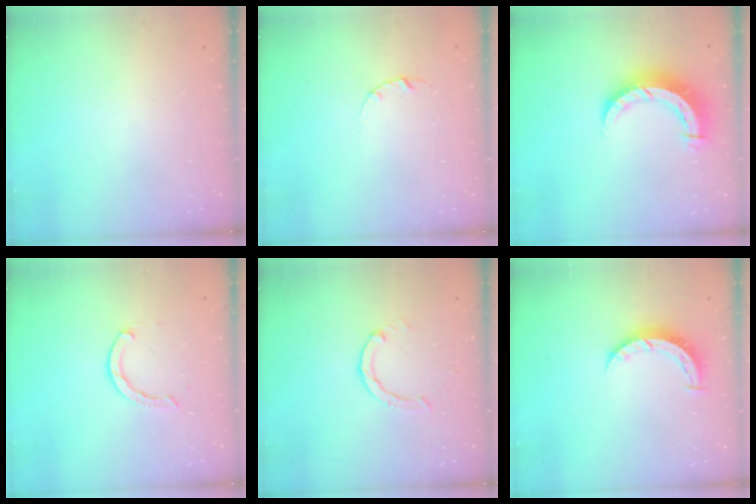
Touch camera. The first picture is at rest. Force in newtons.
{"total": 3.0, "press": 3.0, "slide": 0.4}
{"total": 8.3, "press": 8.2, "slide": 1.1}
{"total": 1.9, "press": 1.9, "slide": 0.3}
{"total": 2.0, "press": 2.0, "slide": 0.2}
{"total": 5.1, "press": 5.1, "slide": 0.5}